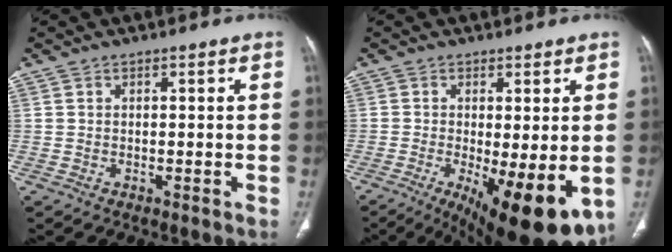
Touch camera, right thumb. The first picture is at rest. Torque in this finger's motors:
{"motor_torque": [1.46, 3.44, 0.06, -0.05, 0.15]}